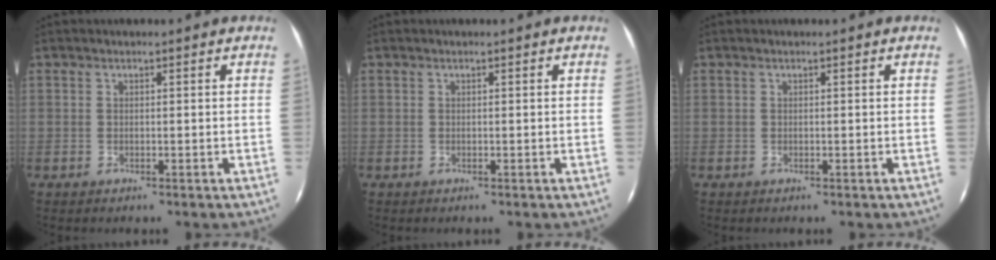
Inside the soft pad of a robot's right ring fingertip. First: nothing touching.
{"total": 0.0}
{"total": 0.0}